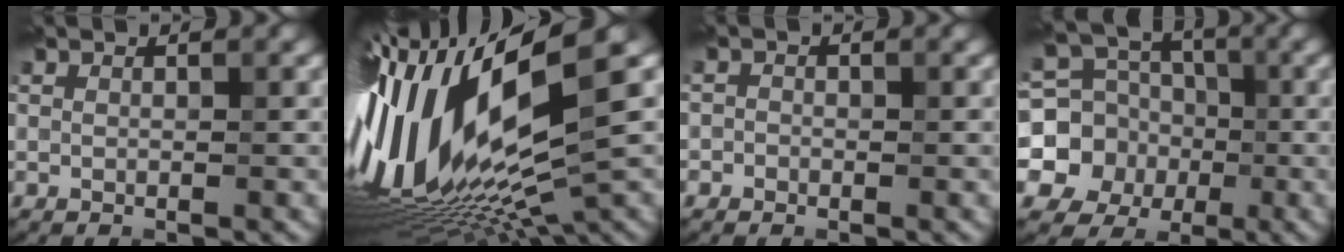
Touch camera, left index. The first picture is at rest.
{"total": 19.3, "force": [-0.8, 4.9, 18.7], "torque": [-0.362, -0.033, -0.006]}
{"total": 0.9, "force": [-0.5, 0.7, 0.0], "torque": [0.011, -0.001, -0.020]}
{"total": 9.2, "force": [-1.2, 8.5, 3.5], "torque": [-0.079, 0.007, -0.051]}